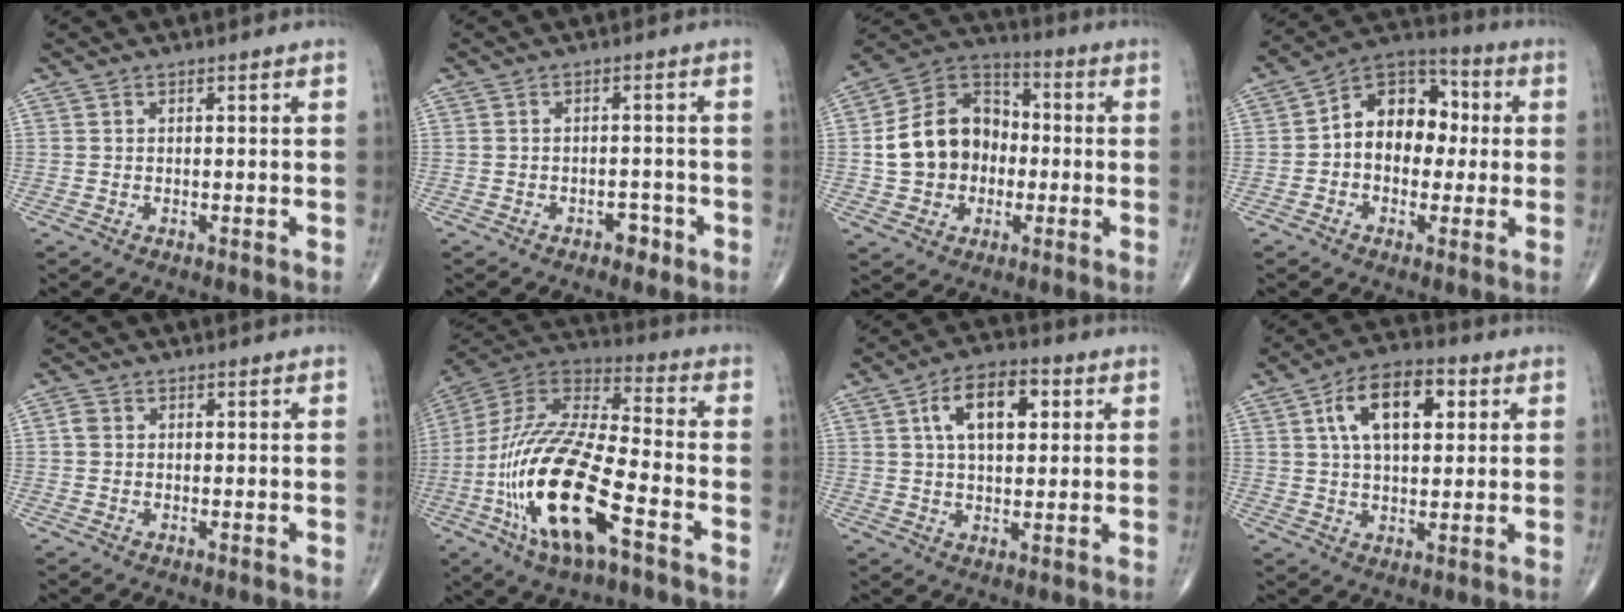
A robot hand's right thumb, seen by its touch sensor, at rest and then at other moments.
{"total": 2.4, "force": [-1.5, 1.4, 1.1], "torque": [-0.005, 0.010, -0.020]}
{"total": 15.3, "force": [-1.2, 12.4, 8.9], "torque": [-0.122, 0.036, -0.026]}
{"total": 13.3, "force": [0.7, 9.5, 9.3], "torque": [-0.099, 0.036, -0.003]}
{"total": 1.4, "force": [0.1, 1.2, 0.7], "torque": [-0.012, 0.004, 0.002]}
{"total": 23.5, "force": [-8.8, 7.9, 20.4], "torque": [-0.445, 0.022, -0.160]}
{"total": 11.1, "force": [3.3, 6.0, 8.7], "torque": [-0.124, 0.008, 0.048]}
{"total": 12.8, "force": [4.0, 6.8, 10.1], "torque": [-0.151, 0.007, 0.061]}